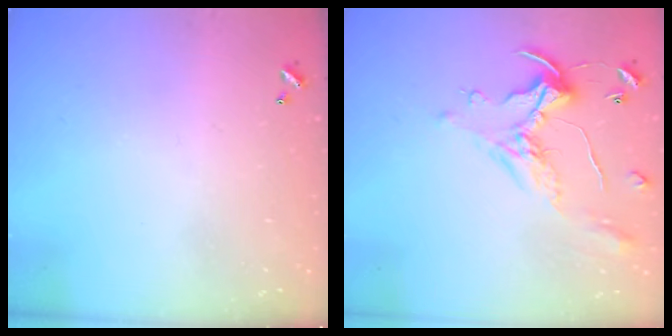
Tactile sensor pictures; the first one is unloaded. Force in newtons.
{"total": 1.1, "press": 0.8, "slide": 0.9}